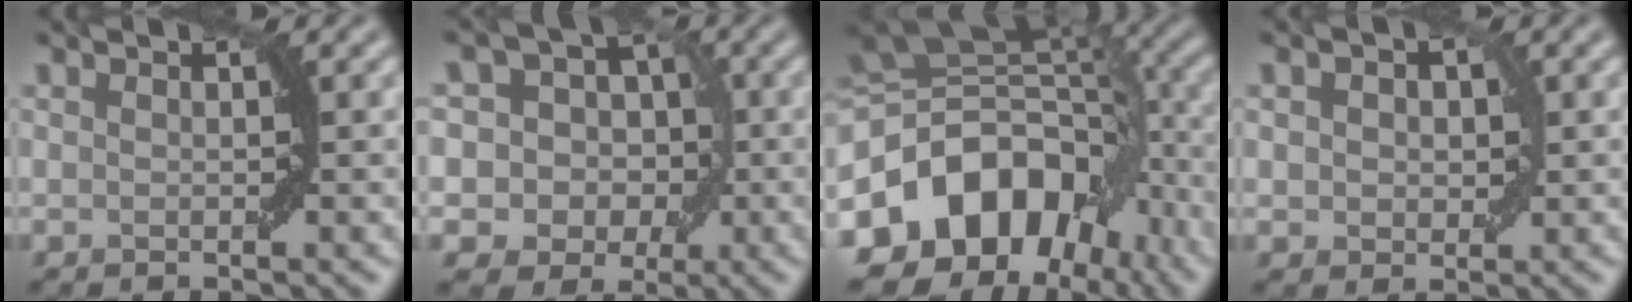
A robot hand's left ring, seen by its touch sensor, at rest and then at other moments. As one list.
[{"total": 8.9, "force": [1.0, 7.9, 3.8], "torque": [-0.047, 0.033, -0.029]}, {"total": 15.4, "force": [-5.3, 11.2, 9.2], "torque": [-0.179, -0.007, -0.093]}, {"total": 2.7, "force": [0.5, 2.1, 1.6], "torque": [-0.020, 0.009, 0.000]}]